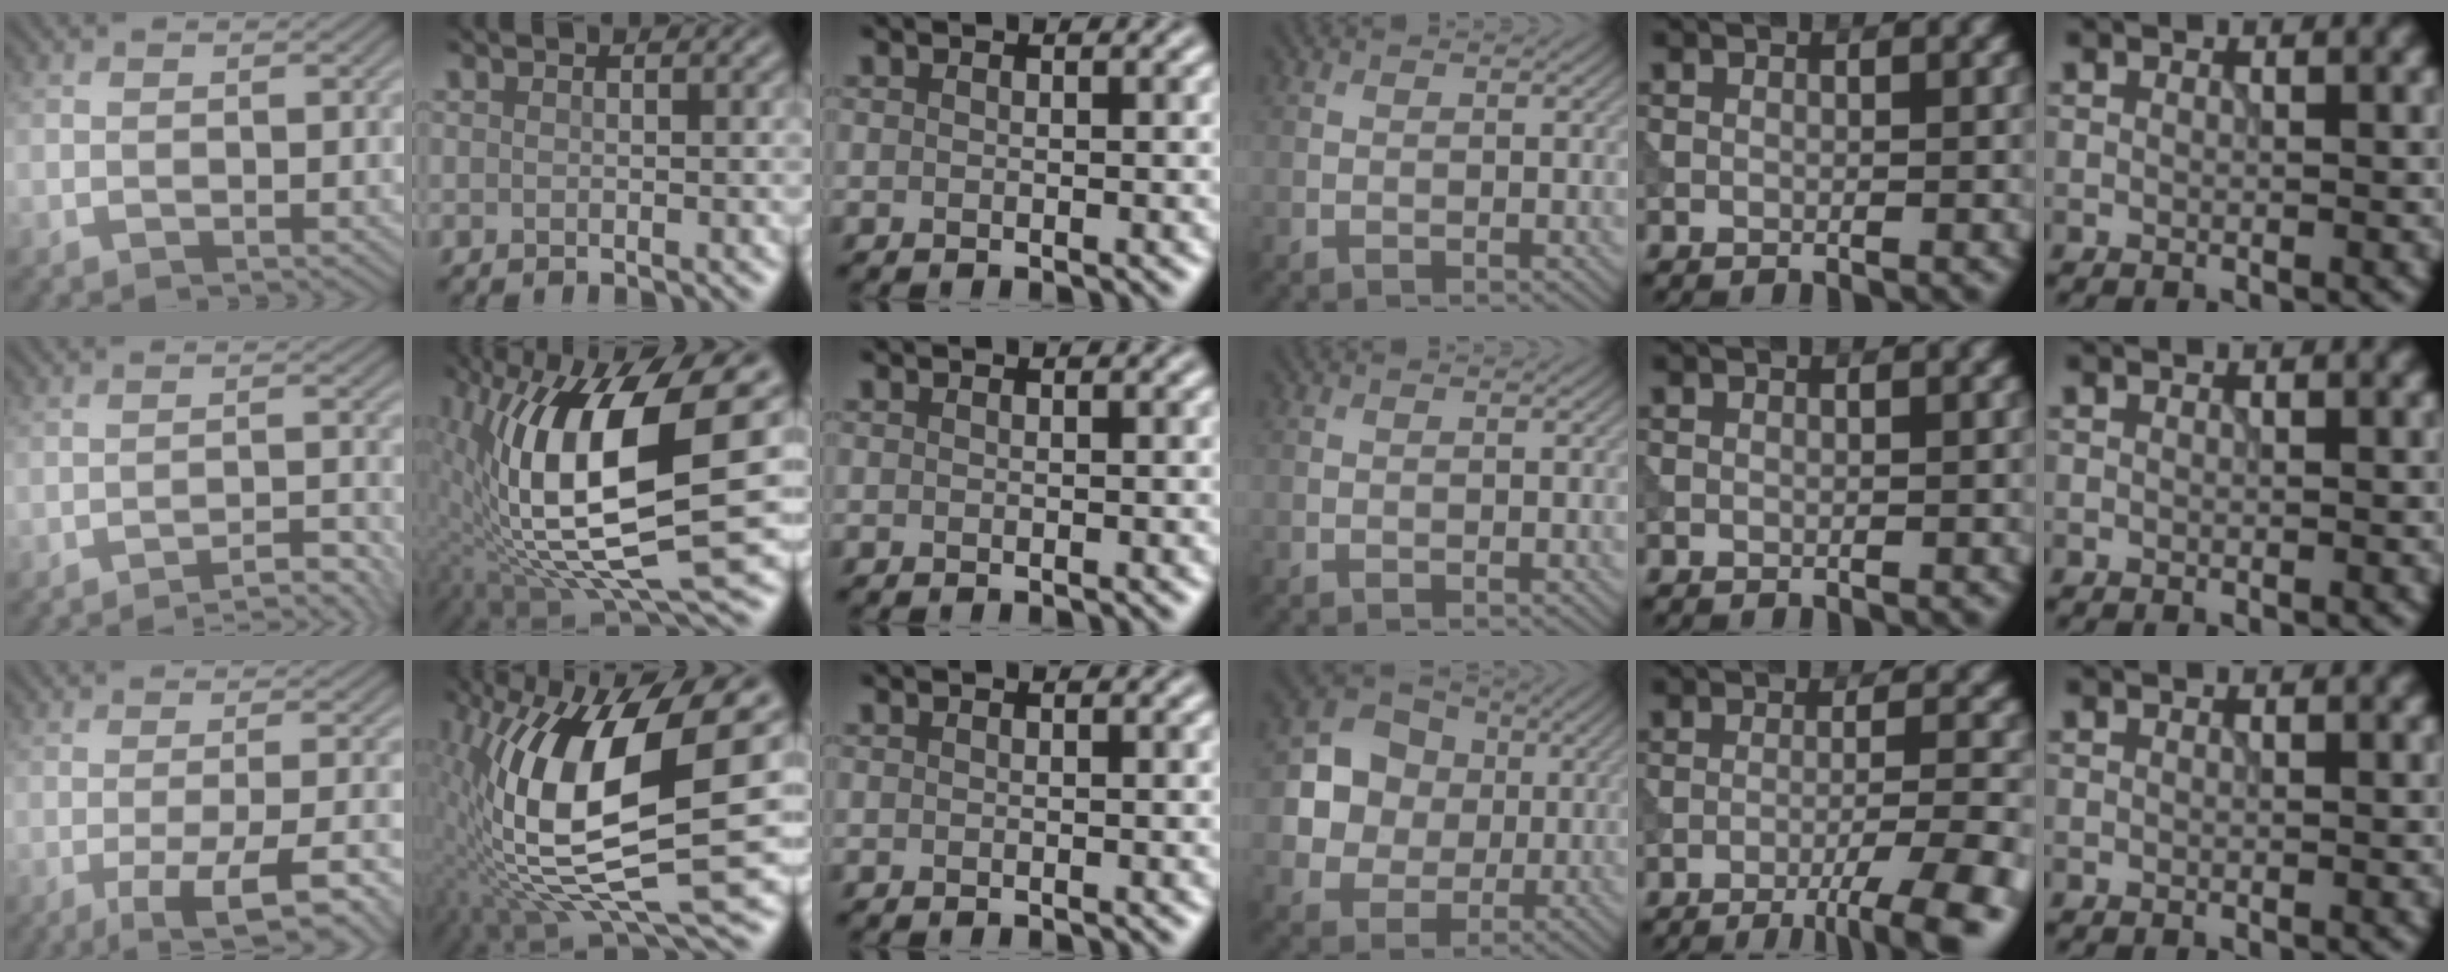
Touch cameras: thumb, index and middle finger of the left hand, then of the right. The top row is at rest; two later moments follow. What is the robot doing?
{"motion": "extract", "object": "tissue"}